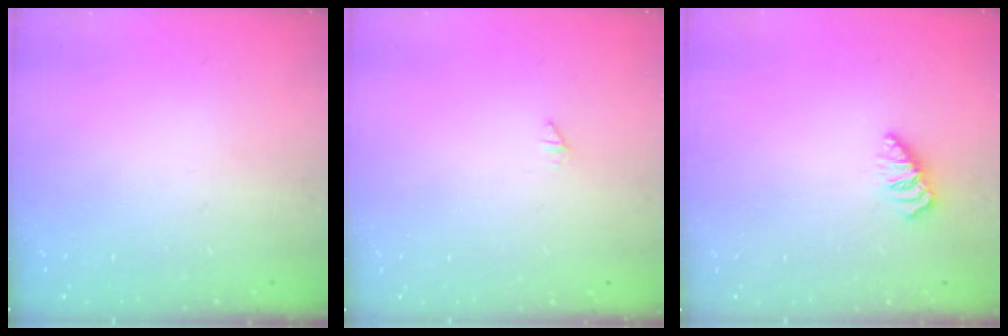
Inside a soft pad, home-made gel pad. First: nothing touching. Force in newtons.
{"total": 0.0}
{"total": 0.0}